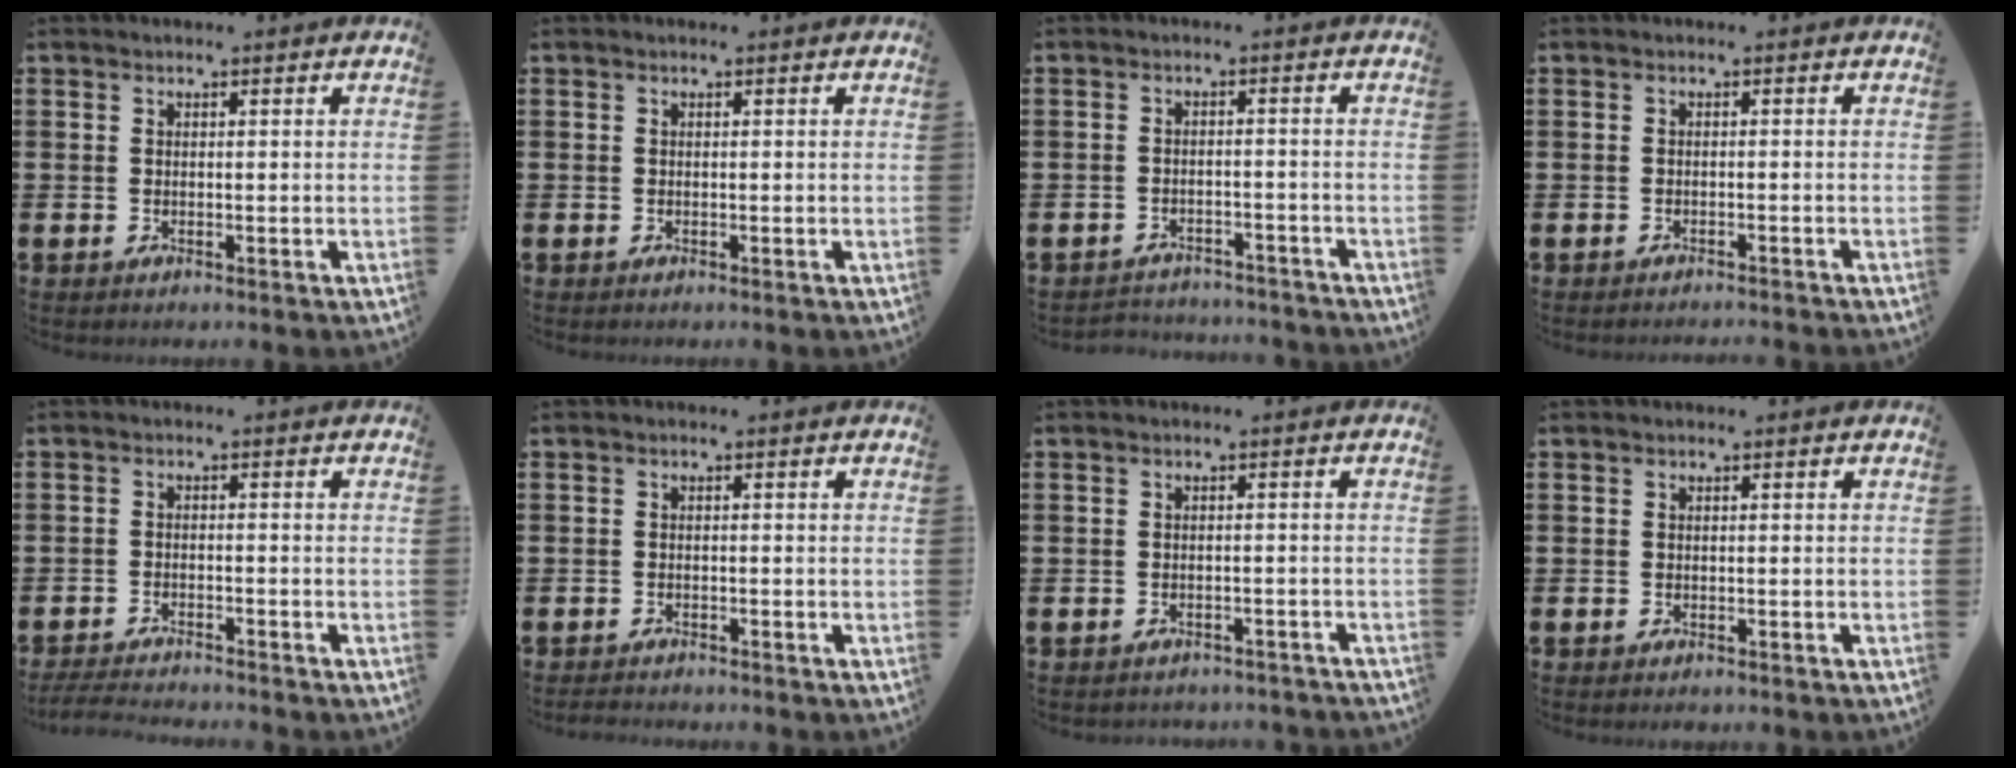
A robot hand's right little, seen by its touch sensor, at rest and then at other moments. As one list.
[{"total": 0.0}, {"total": 2.3, "force": [-2.3, 0.1, -0.3], "torque": [-0.002, 0.002, -0.051]}, {"total": 0.8, "force": [-0.8, -0.2, 0.0], "torque": [0.001, 0.001, -0.017]}, {"total": 2.5, "force": [-2.5, 0.0, 0.5], "torque": [-0.007, 0.002, -0.050]}, {"total": 0.9, "force": [-0.9, 0.0, 0.0], "torque": [-0.002, -0.001, -0.019]}, {"total": 1.1, "force": [-1.1, 0.1, 0.0], "torque": [-0.004, 0.001, -0.023]}, {"total": 0.0}]